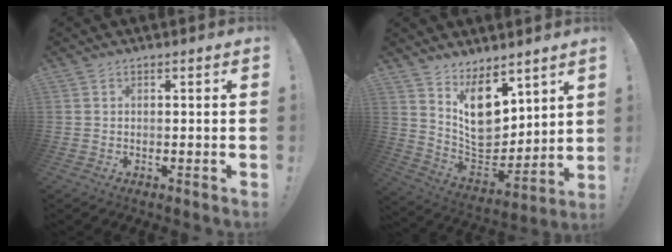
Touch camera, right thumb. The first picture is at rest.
{"total": 14.7, "force": [8.0, 9.4, 8.0], "torque": [-0.106, -0.066, 0.160]}